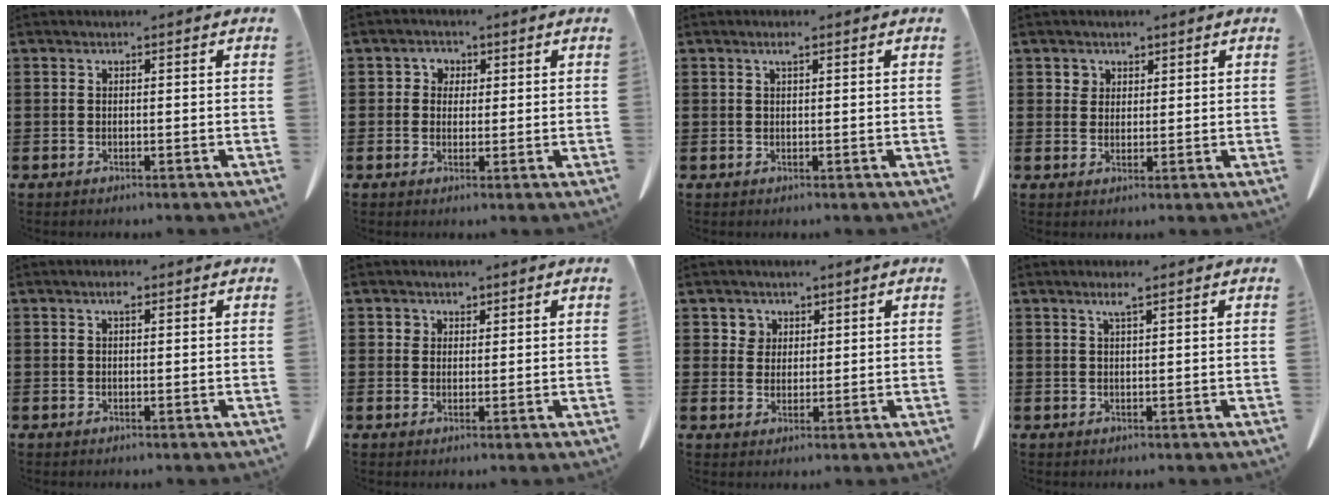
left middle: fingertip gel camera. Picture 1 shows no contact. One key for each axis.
{"total": 2.1, "fx": 0.6, "fy": 1.9, "fz": 0.5, "tx": -0.021, "ty": 0.008, "tz": 0.008}
{"total": 1.4, "fx": 0.7, "fy": 0.3, "fz": 1.2, "tx": -0.024, "ty": 0.001, "tz": 0.011}
{"total": 2.6, "fx": 1.8, "fy": 1.9, "fz": 0.0, "tx": -0.004, "ty": 0.002, "tz": 0.033}
{"total": 1.7, "fx": 0.8, "fy": 0.6, "fz": 1.4, "tx": -0.031, "ty": 0.004, "tz": 0.014}
{"total": 1.9, "fx": 1.4, "fy": 1.3, "fz": 0.2, "tx": -0.001, "ty": 0.001, "tz": 0.025}
{"total": 2.8, "fx": 1.7, "fy": 2.2, "fz": 0.2, "tx": -0.007, "ty": 0.002, "tz": 0.030}
{"total": 2.1, "fx": 1.4, "fy": 0.2, "fz": 1.5, "tx": -0.034, "ty": 0.000, "tz": 0.026}